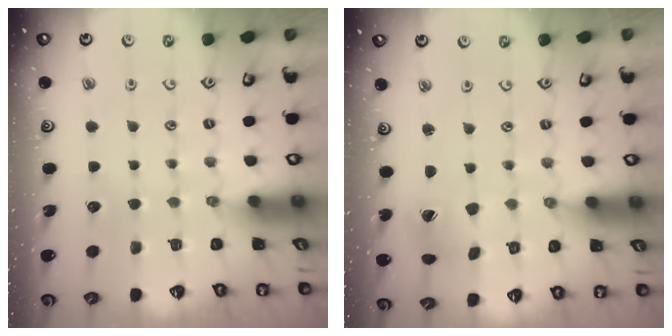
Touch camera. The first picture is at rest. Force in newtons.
{"total": 4.3, "press": 4.3, "slide": 0.5}